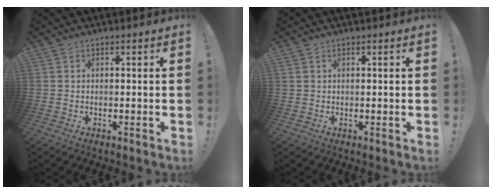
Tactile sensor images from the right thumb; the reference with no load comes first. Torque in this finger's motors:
{"motor_torque": [-0.18, -0.08, 0.11, 0.11, 0.03]}